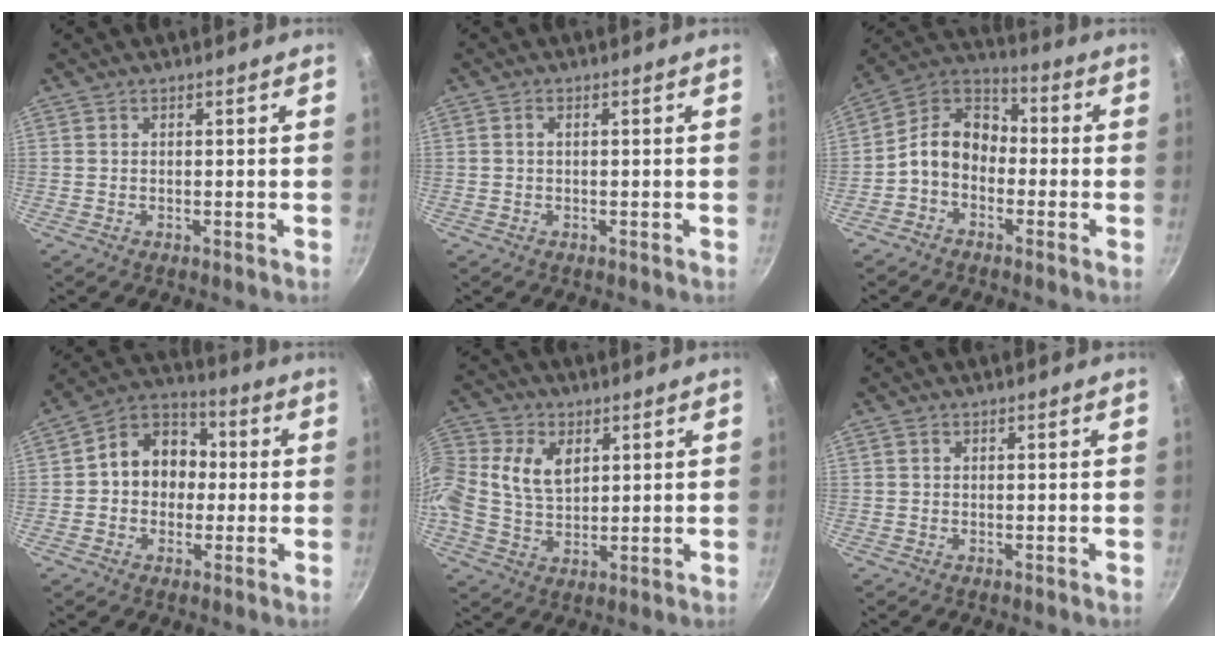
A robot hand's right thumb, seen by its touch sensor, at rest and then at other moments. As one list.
[{"total": 0.9, "force": [0.1, 0.4, 0.8], "torque": [-0.018, 0.005, 0.002]}, {"total": 10.4, "force": [-2.3, 7.9, 6.4], "torque": [-0.082, 0.049, -0.071]}, {"total": 12.0, "force": [0.2, 9.9, 6.8], "torque": [-0.060, 0.034, -0.019]}, {"total": 13.7, "force": [3.3, 9.9, 8.8], "torque": [-0.193, 0.017, 0.055]}, {"total": 0.6, "force": [0.2, 0.5, 0.3], "torque": [-0.005, 0.003, 0.004]}]